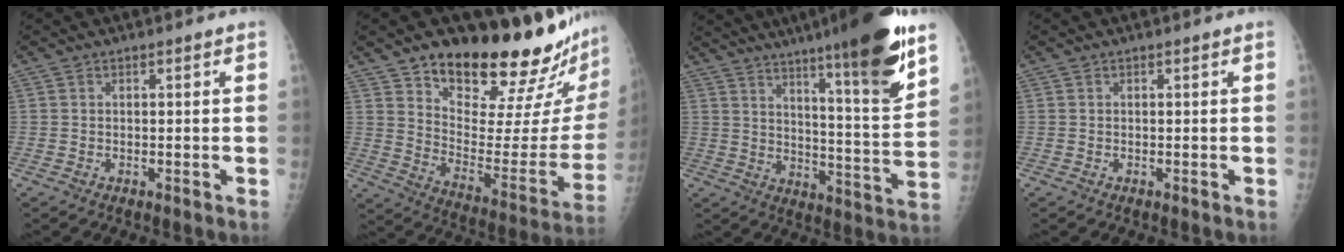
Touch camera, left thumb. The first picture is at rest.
{"total": 25.5, "force": [20.4, 7.1, 13.7], "torque": [-0.155, -0.141, 0.289]}
{"total": 21.3, "force": [14.0, 1.9, 15.9], "torque": [-0.215, -0.066, 0.210]}
{"total": 0.0}